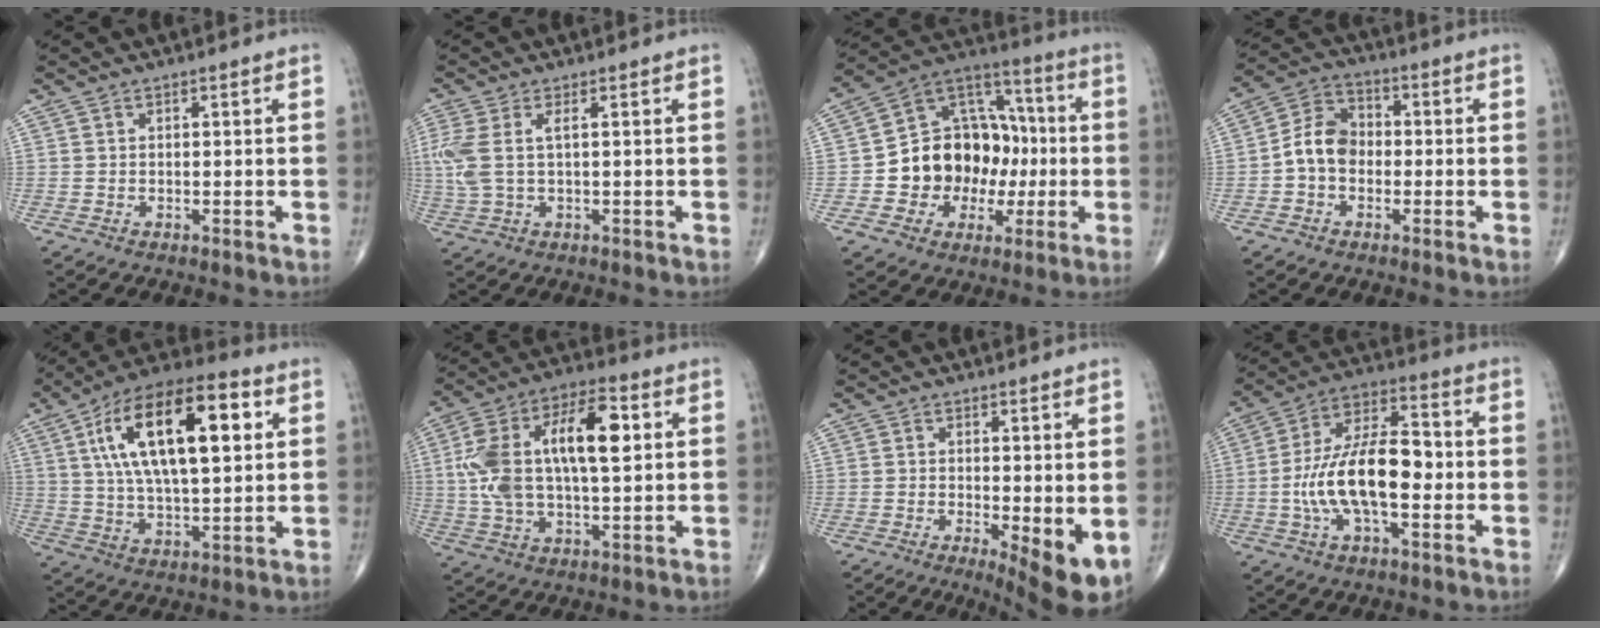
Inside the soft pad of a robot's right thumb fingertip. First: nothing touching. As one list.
[{"total": 6.2, "force": [0.9, 2.5, 5.6], "torque": [-0.176, 0.013, 0.025]}, {"total": 18.7, "force": [-1.9, 14.6, 11.5], "torque": [-0.127, 0.045, -0.028]}, {"total": 7.8, "force": [-1.3, 6.0, 4.9], "torque": [-0.074, 0.031, -0.039]}, {"total": 23.0, "force": [6.6, 9.6, 19.8], "torque": [-0.336, 0.005, 0.103]}, {"total": 20.2, "force": [3.5, 9.4, 17.6], "torque": [-0.330, 0.023, 0.056]}, {"total": 7.3, "force": [-1.2, 2.2, 6.9], "torque": [-0.100, -0.021, -0.014]}, {"total": 16.6, "force": [-2.2, 7.5, 14.6], "torque": [-0.268, 0.035, -0.045]}]